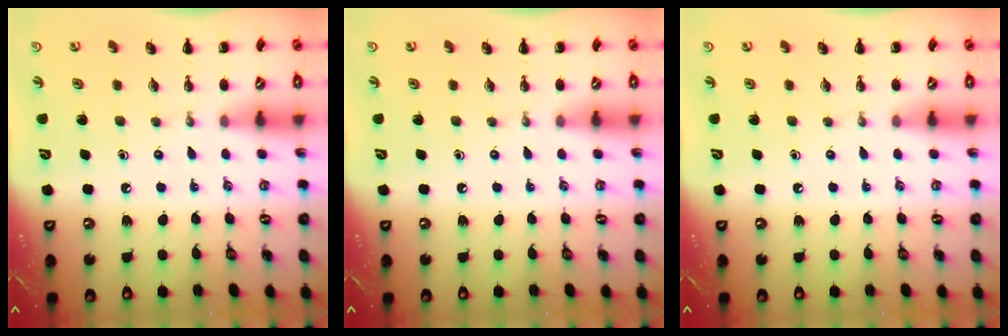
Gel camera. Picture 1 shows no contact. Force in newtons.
{"total": 0.0}
{"total": 0.0}